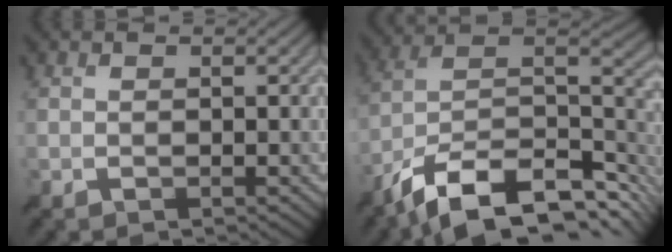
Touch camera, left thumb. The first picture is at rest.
{"total": 15.6, "force": [-9.5, 7.1, 10.1], "torque": [-0.228, -0.023, -0.158]}